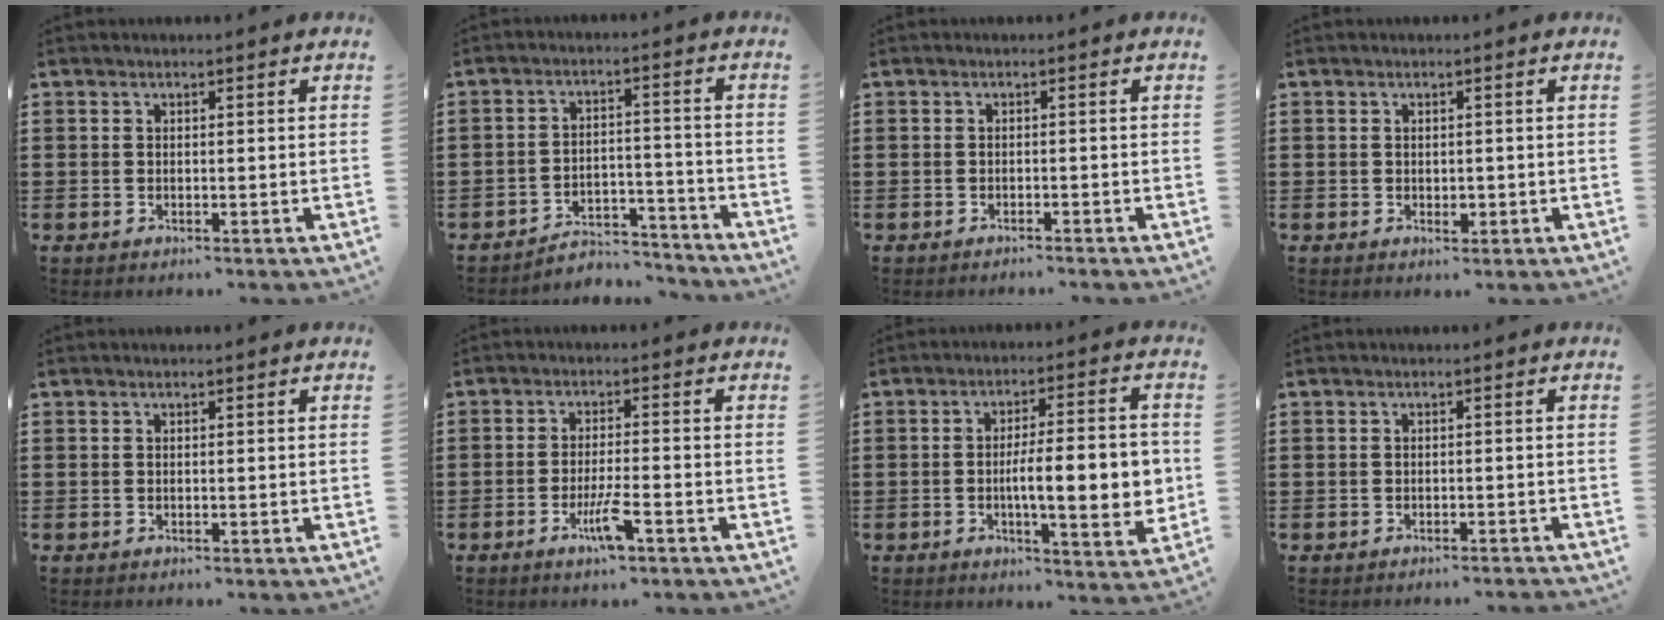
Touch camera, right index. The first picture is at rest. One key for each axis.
{"total": 4.7, "fx": -4.5, "fy": 1.3, "fz": 1.0, "tx": -0.019, "ty": 0.012, "tz": -0.090}
{"total": 0.8, "fx": -0.8, "fy": 0.0, "fz": 0.1, "tx": -0.005, "ty": -0.001, "tz": -0.016}
{"total": 1.4, "fx": -0.2, "fy": 0.9, "fz": 1.0, "tx": -0.011, "ty": -0.002, "tz": -0.004}
{"total": 0.0}
{"total": 5.3, "fx": -2.8, "fy": 0.4, "fz": 4.4, "tx": -0.092, "ty": -0.014, "tz": -0.052}
{"total": 11.0, "fx": -1.2, "fy": 2.5, "fz": 10.7, "tx": -0.149, "ty": -0.008, "tz": -0.026}
{"total": 0.8, "fx": -0.8, "fy": -0.1, "fz": 0.1, "tx": -0.005, "ty": -0.002, "tz": -0.015}